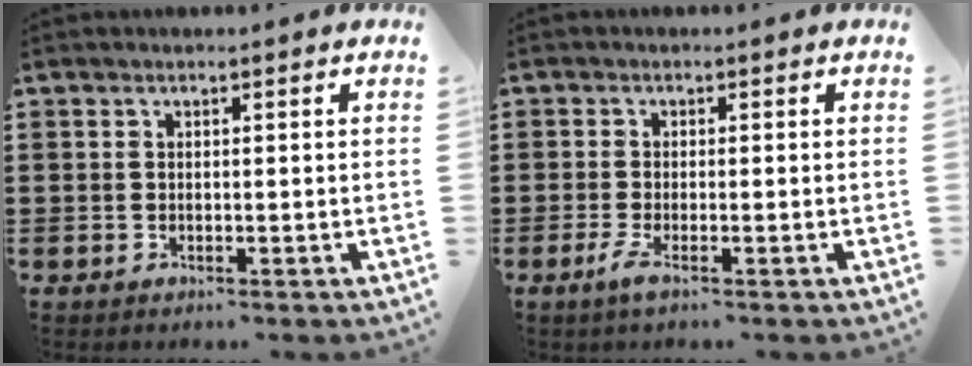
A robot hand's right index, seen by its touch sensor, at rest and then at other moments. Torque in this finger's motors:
{"motor_torque": [0.51, -0.23, 0.05, 0.04]}